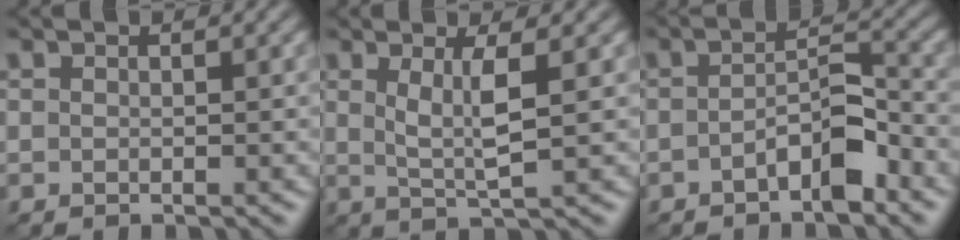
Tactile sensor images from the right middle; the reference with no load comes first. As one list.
[{"total": 3.5, "force": [0.8, 0.6, 3.3], "torque": [-0.067, -0.005, 0.018]}, {"total": 4.0, "force": [-2.0, 1.4, 3.2], "torque": [-0.054, 0.011, -0.037]}]